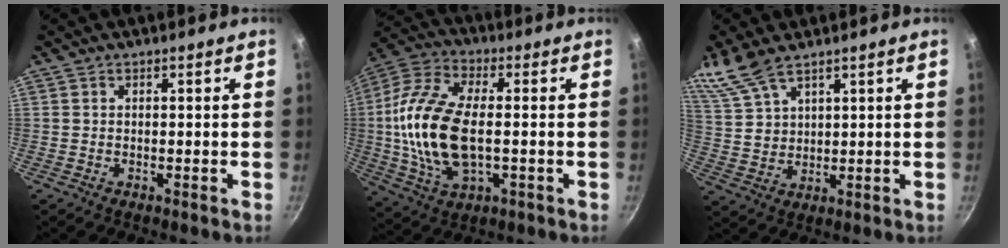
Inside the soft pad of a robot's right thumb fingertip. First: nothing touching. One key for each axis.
{"total": 18.7, "fx": -0.9, "fy": 9.7, "fz": 16.0, "tx": -0.326, "ty": 0.015, "tz": -0.025}
{"total": 8.8, "fx": 6.8, "fy": 3.5, "fz": 4.4, "tx": -0.089, "ty": -0.014, "tz": 0.151}